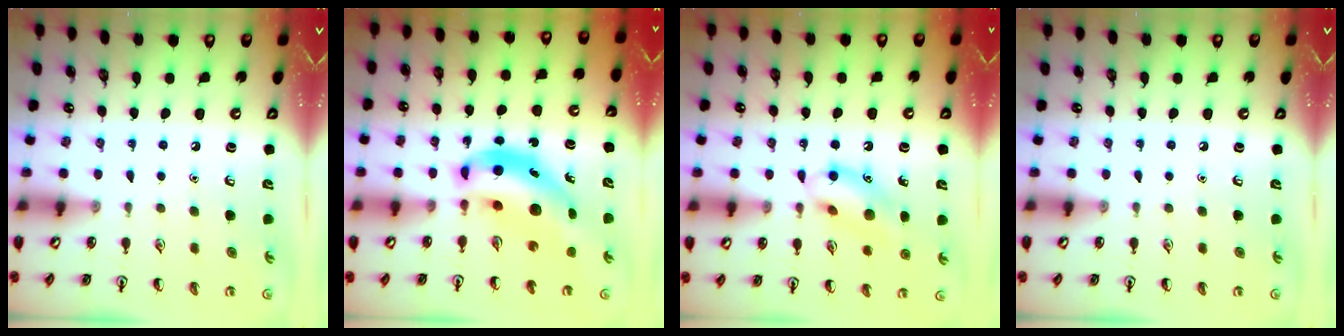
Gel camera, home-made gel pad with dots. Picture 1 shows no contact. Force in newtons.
{"total": 11.7, "press": 11.2, "slide": 3.4}
{"total": 12.8, "press": 12.5, "slide": 2.5}
{"total": 0.0}